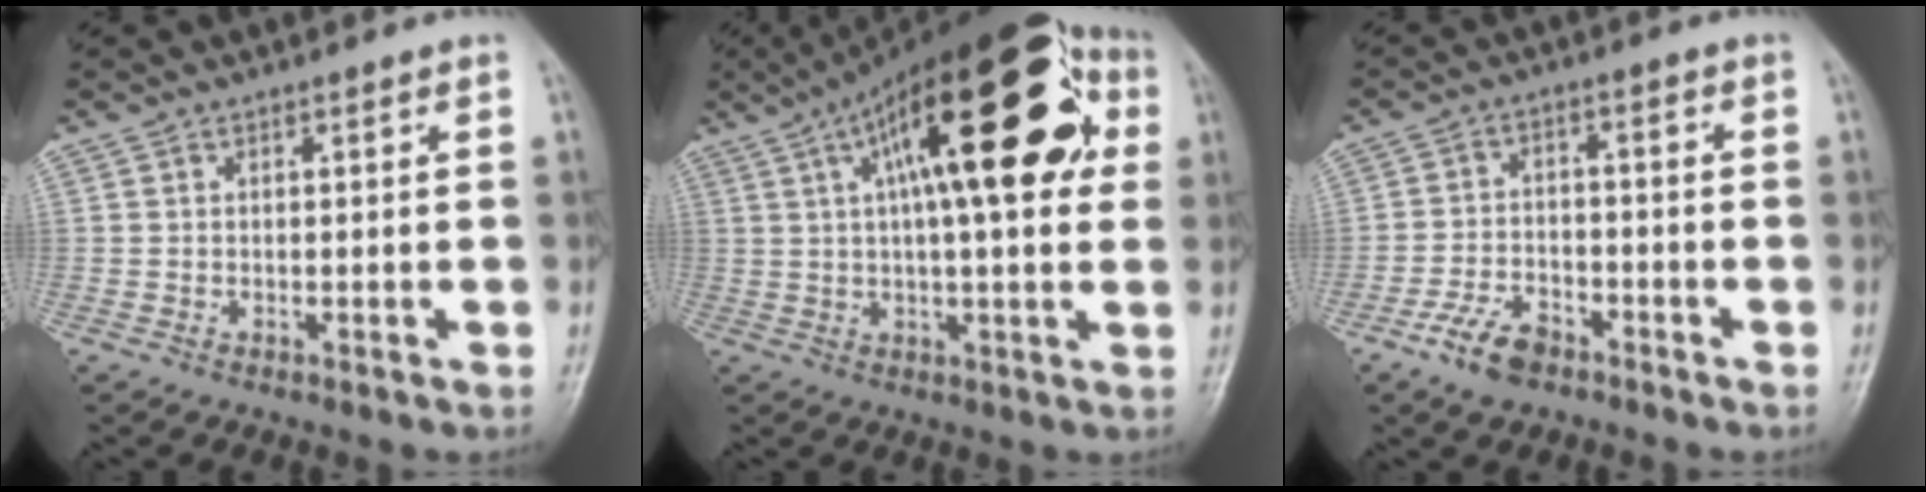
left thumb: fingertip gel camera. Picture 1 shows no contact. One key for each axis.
{"total": 25.2, "fx": 7.7, "fy": 9.1, "fz": 22.2, "tx": -0.325, "ty": 0.034, "tz": 0.108}
{"total": 6.6, "fx": -4.3, "fy": 3.5, "fz": 3.6, "tx": -0.065, "ty": 0.024, "tz": -0.081}